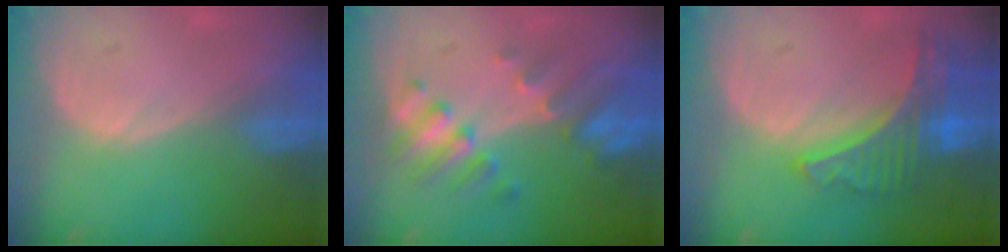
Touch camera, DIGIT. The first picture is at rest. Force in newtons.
{"total": 7.7, "press": 6.9, "slide": 3.3}
{"total": 8.5, "press": 7.4, "slide": 4.3}